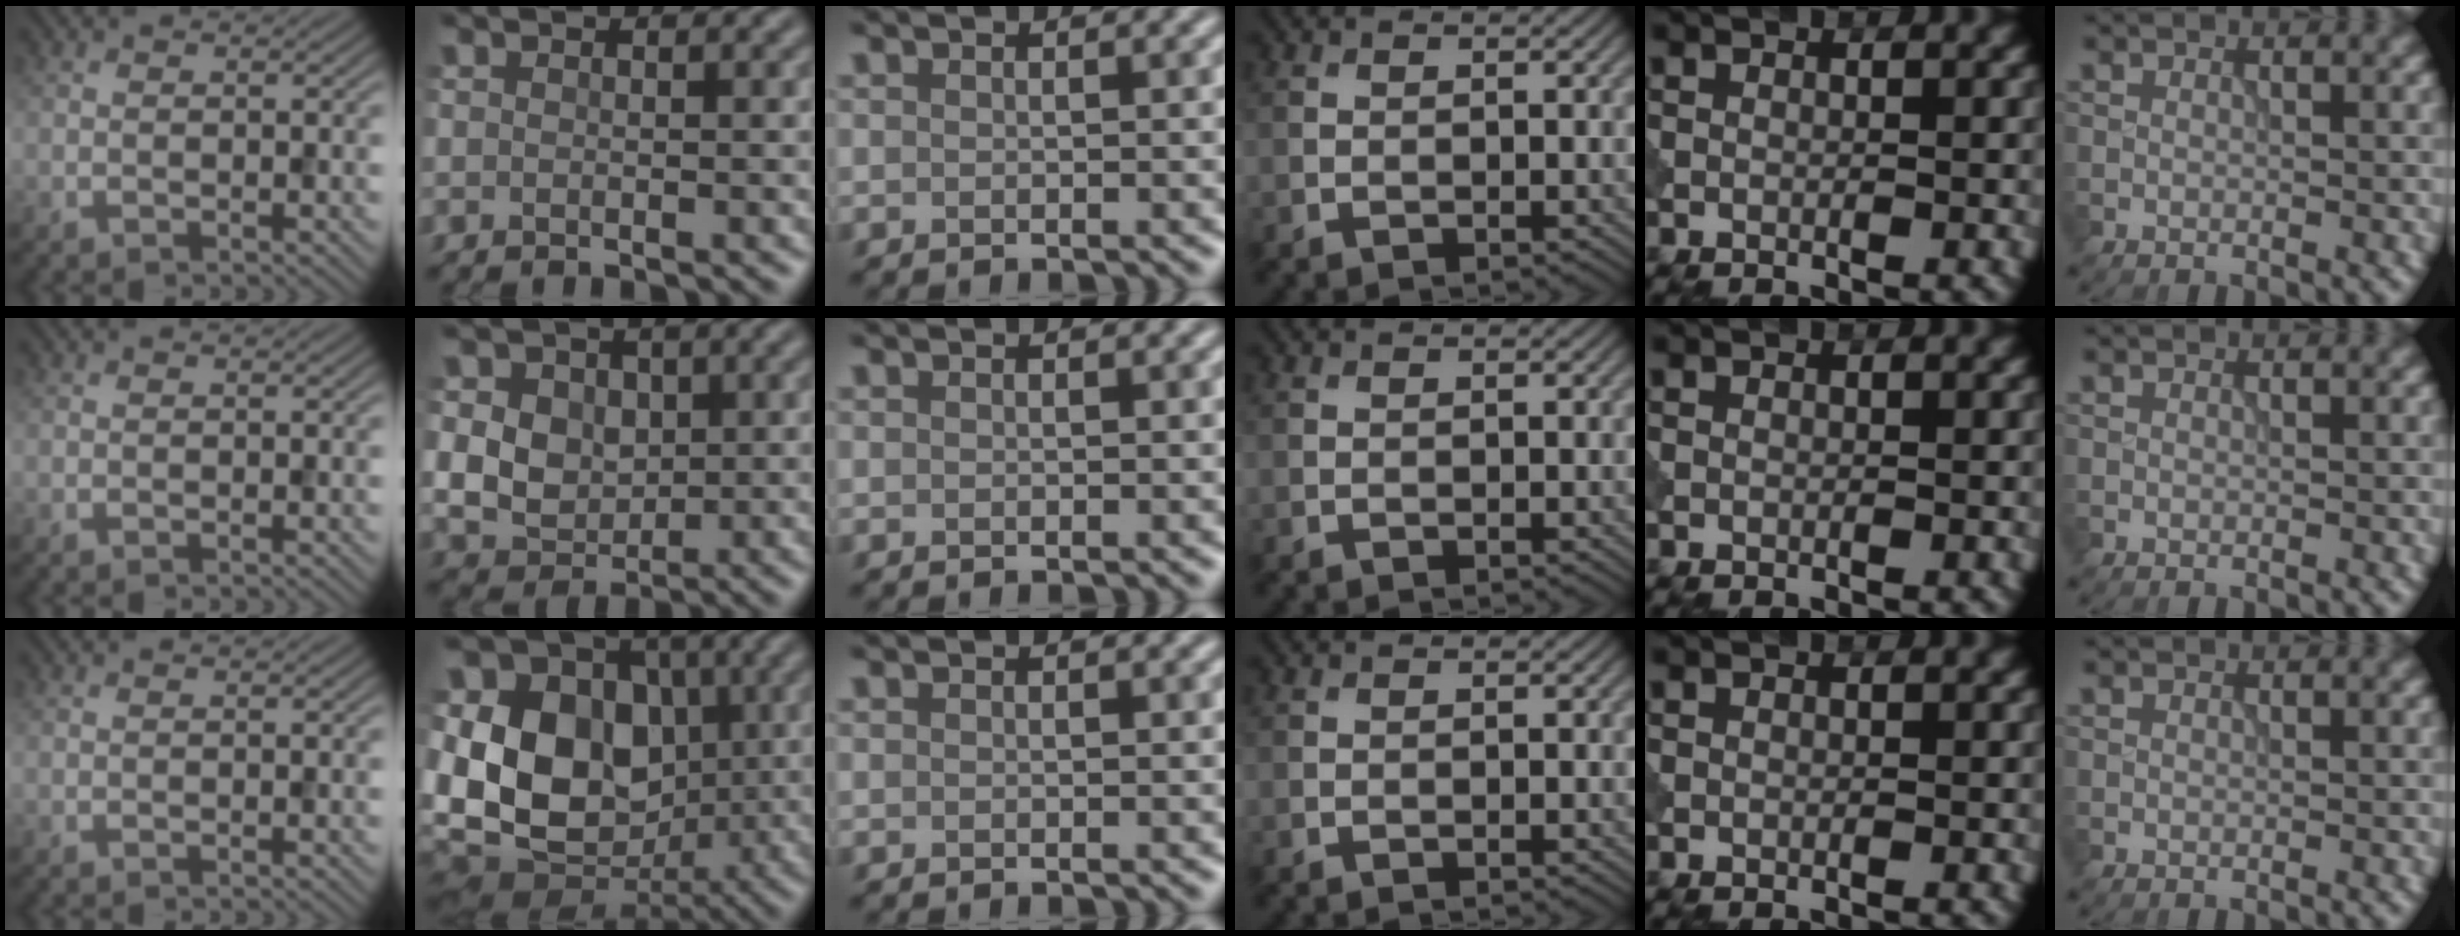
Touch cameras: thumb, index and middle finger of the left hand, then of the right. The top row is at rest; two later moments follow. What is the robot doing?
{"motion": "press", "object": "tv remote"}